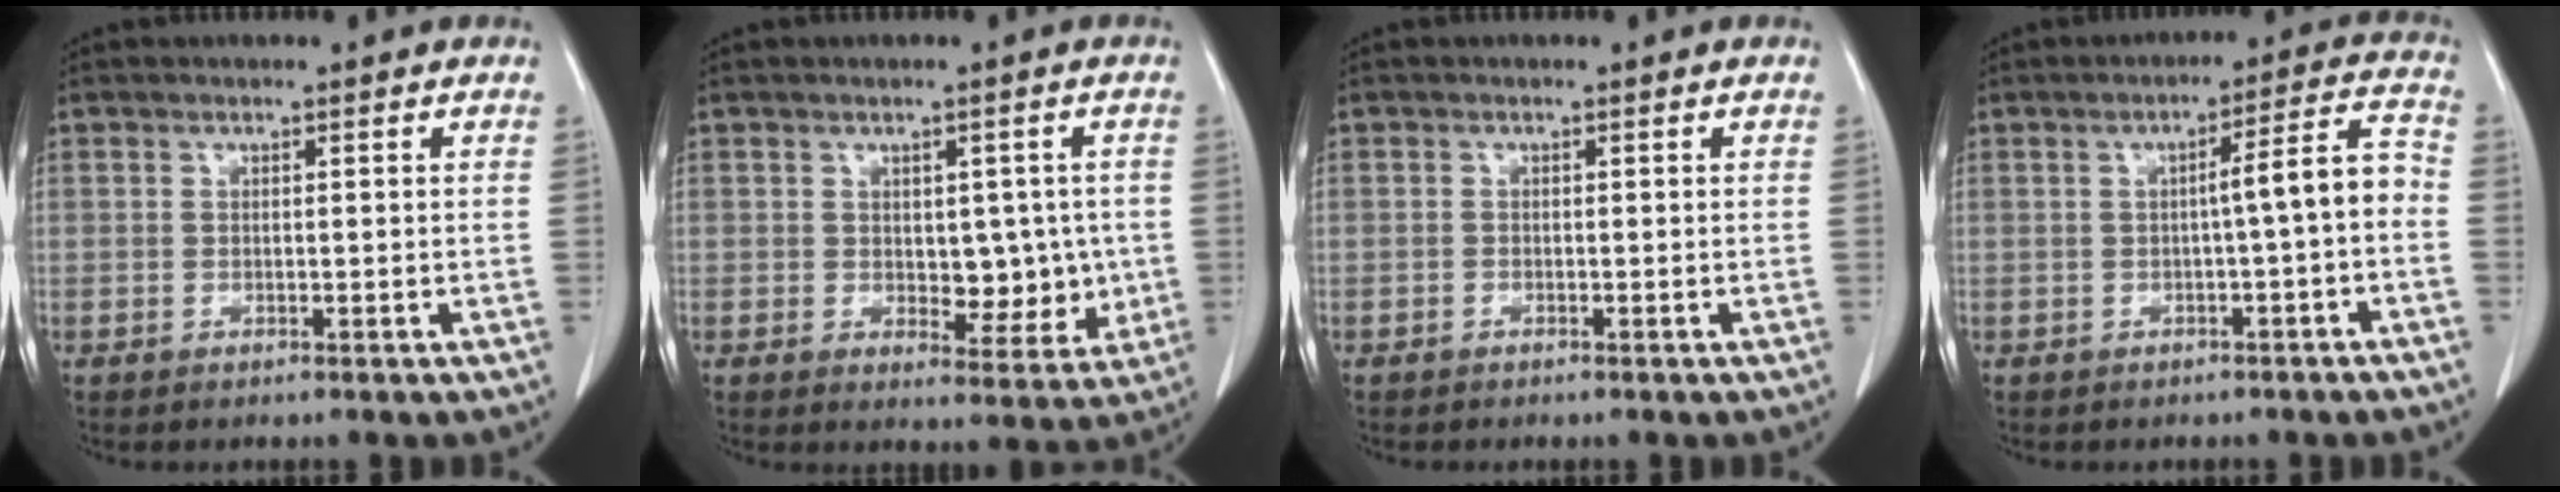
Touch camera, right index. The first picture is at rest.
{"total": 6.5, "force": [-0.1, 3.7, 5.3], "torque": [-0.053, 0.000, 0.011]}
{"total": 0.0}
{"total": 5.9, "force": [-1.1, 0.1, 5.8], "torque": [-0.079, 0.021, -0.016]}